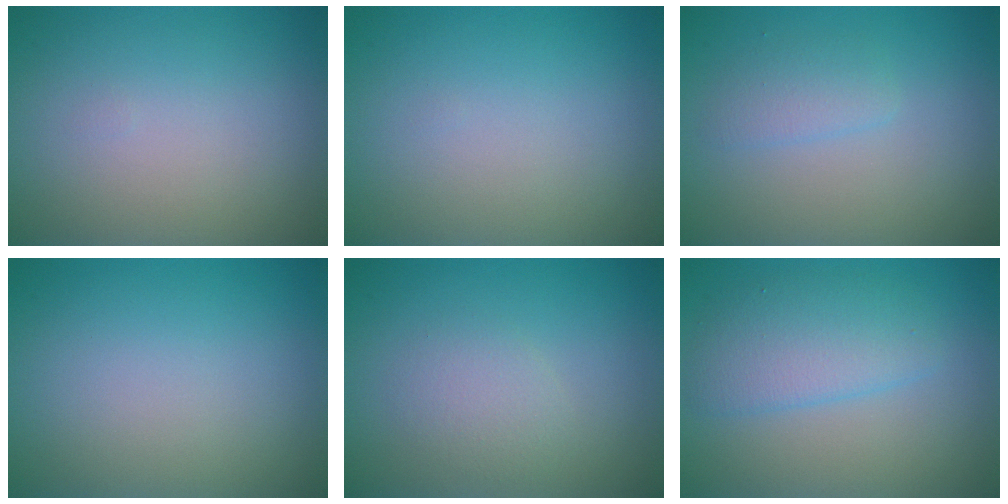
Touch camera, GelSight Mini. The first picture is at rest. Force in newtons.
{"total": 0.0}
{"total": 1.5, "press": 1.5, "slide": 0.0}
{"total": 0.0}
{"total": 1.7, "press": 1.7, "slide": 0.0}
{"total": 3.7, "press": 3.7, "slide": 0.2}